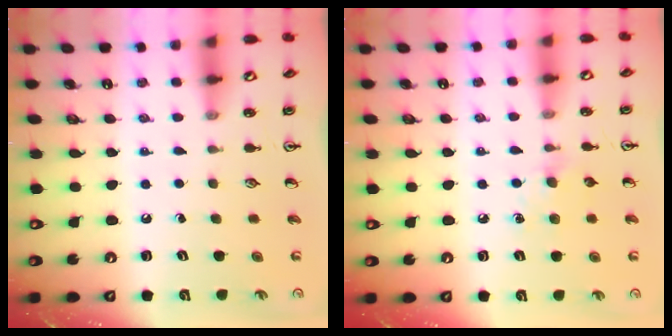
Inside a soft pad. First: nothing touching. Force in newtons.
{"total": 6.4, "press": 6.3, "slide": 0.9}